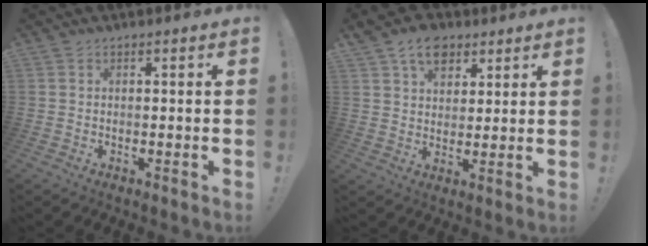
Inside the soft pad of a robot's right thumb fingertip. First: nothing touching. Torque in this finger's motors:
{"motor_torque": [-0.62, 0.58, 0.07, 0.24, 0.00]}